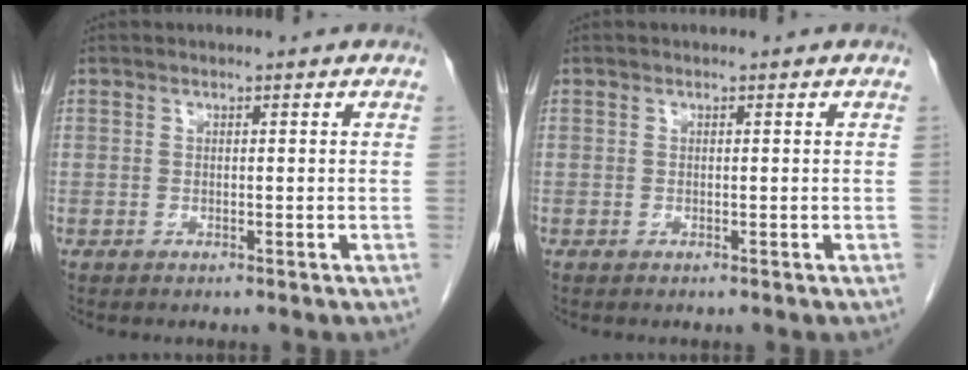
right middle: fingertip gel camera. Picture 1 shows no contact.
{"total": 0.0}